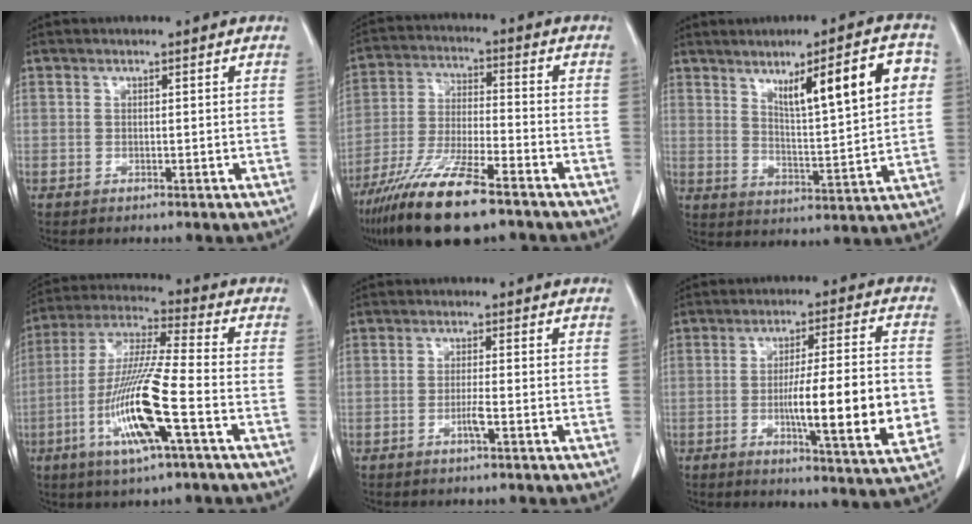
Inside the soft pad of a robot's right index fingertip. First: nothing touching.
{"total": 15.1, "force": [-10.5, 2.5, 10.5], "torque": [-0.217, -0.039, -0.192]}
{"total": 13.2, "force": [5.2, 1.6, 12.0], "torque": [-0.179, 0.010, 0.082]}
{"total": 14.8, "force": [-5.2, 0.5, 13.9], "torque": [-0.285, -0.012, -0.101]}
{"total": 2.0, "force": [-0.9, -0.2, 1.8], "torque": [-0.036, -0.002, -0.019]}
{"total": 14.8, "force": [-2.7, 0.9, 14.6], "torque": [-0.215, -0.007, -0.041]}